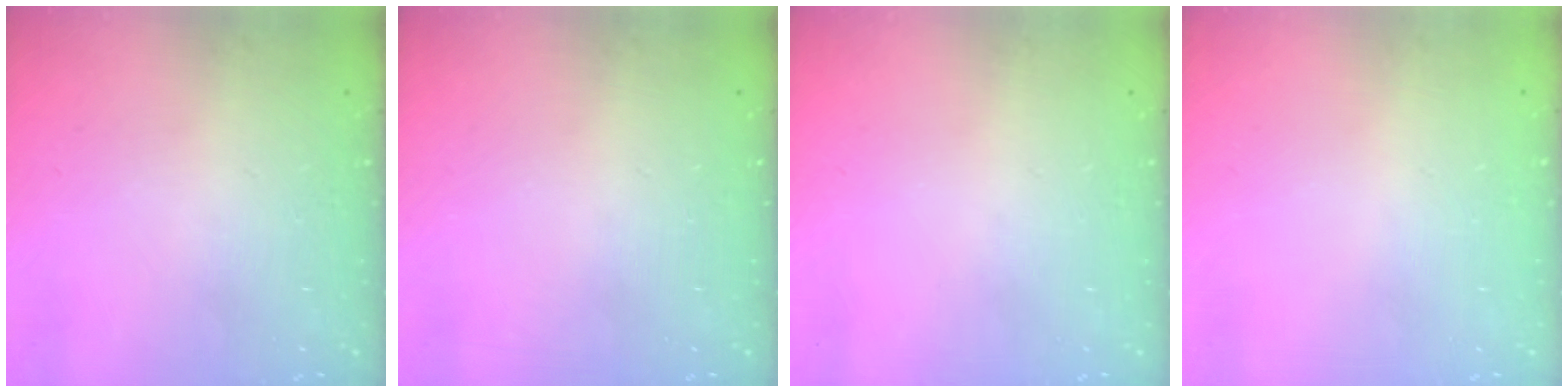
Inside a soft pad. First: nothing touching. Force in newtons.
{"total": 0.0}
{"total": 0.0}
{"total": 0.0}